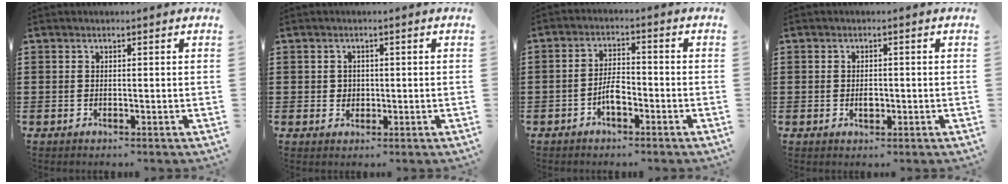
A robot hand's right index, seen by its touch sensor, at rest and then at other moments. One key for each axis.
{"total": 1.6, "fx": 0.1, "fy": 1.6, "fz": 0.4, "tx": -0.013, "ty": 0.009, "tz": 0.001}
{"total": 3.9, "fx": -1.9, "fy": 1.7, "fz": 3.0, "tx": -0.066, "ty": 0.003, "tz": -0.040}
{"total": 1.7, "fx": -0.3, "fy": 1.2, "fz": 1.2, "tx": -0.015, "ty": 0.001, "tz": -0.009}